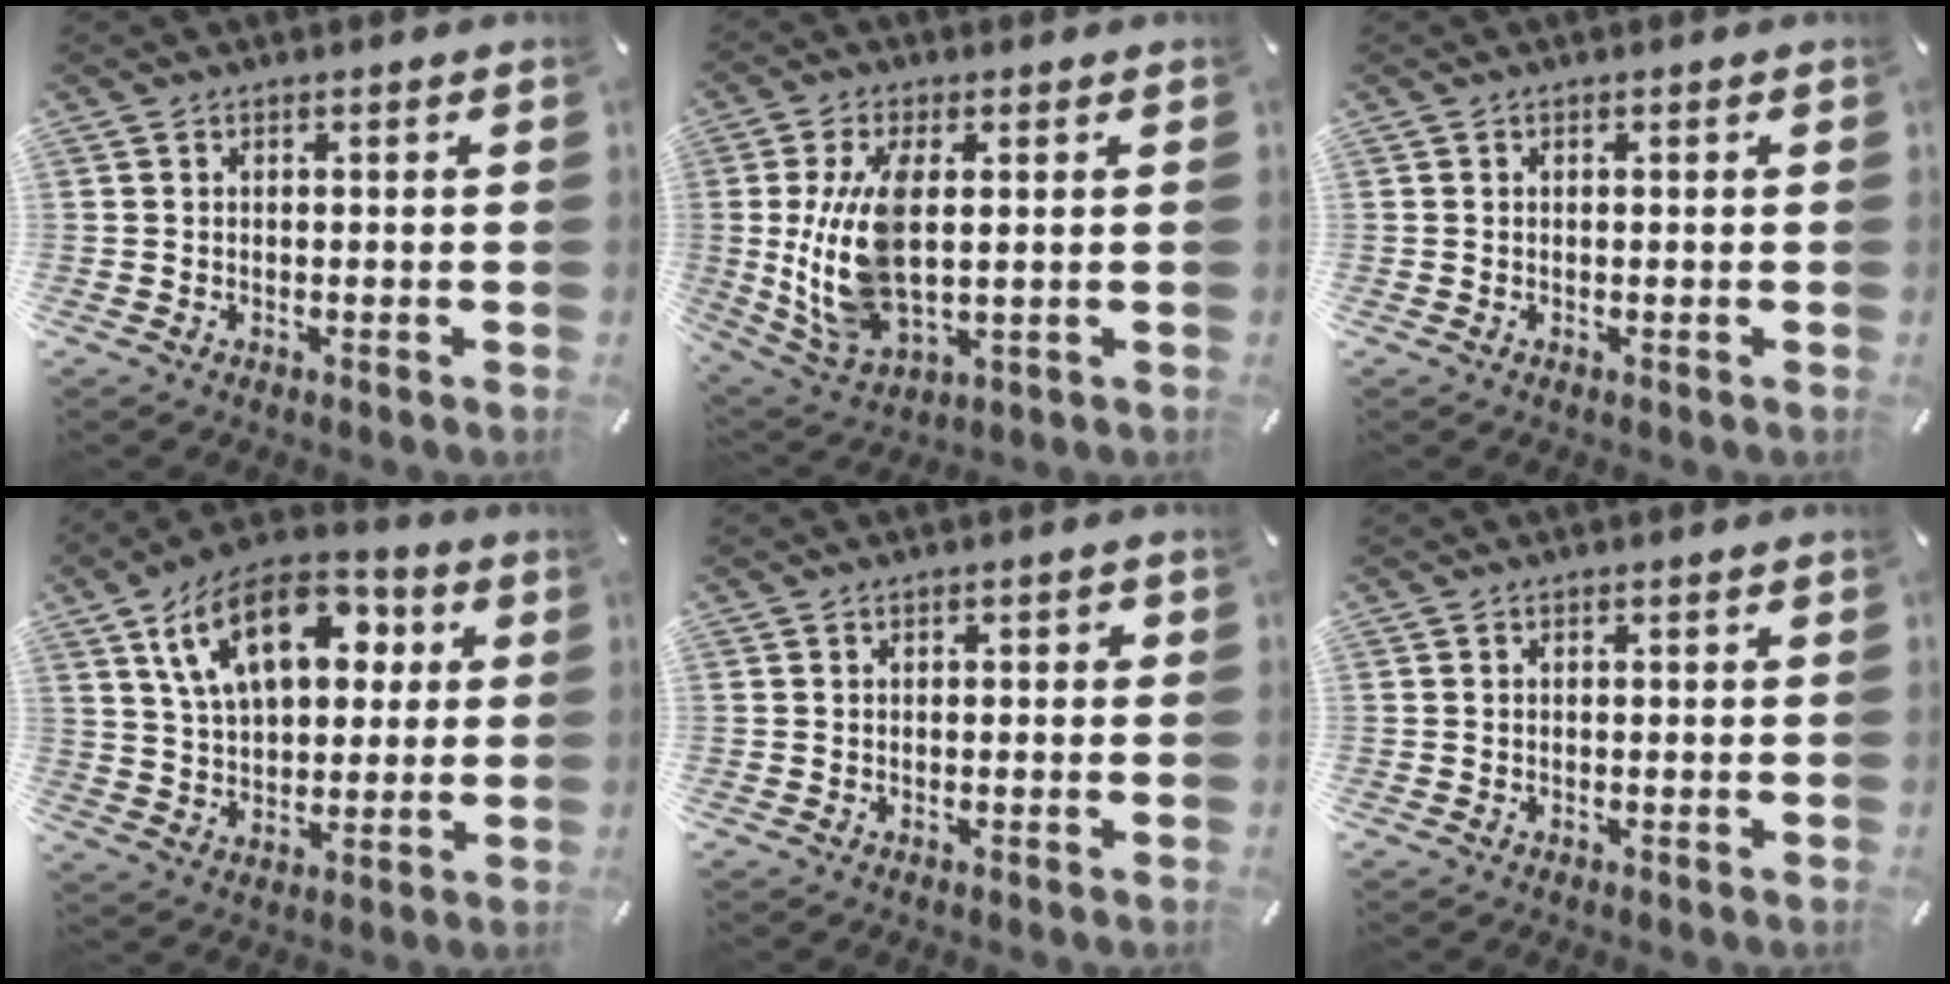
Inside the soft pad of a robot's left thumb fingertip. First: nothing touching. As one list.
[{"total": 14.2, "force": [1.7, 7.1, 12.2], "torque": [-0.276, -0.013, 0.032]}, {"total": 0.0}, {"total": 18.0, "force": [7.2, 11.1, 12.2], "torque": [-0.218, -0.007, 0.124]}, {"total": 1.0, "force": [0.0, 0.6, 0.8], "torque": [-0.016, 0.004, -0.003]}, {"total": 0.0}]